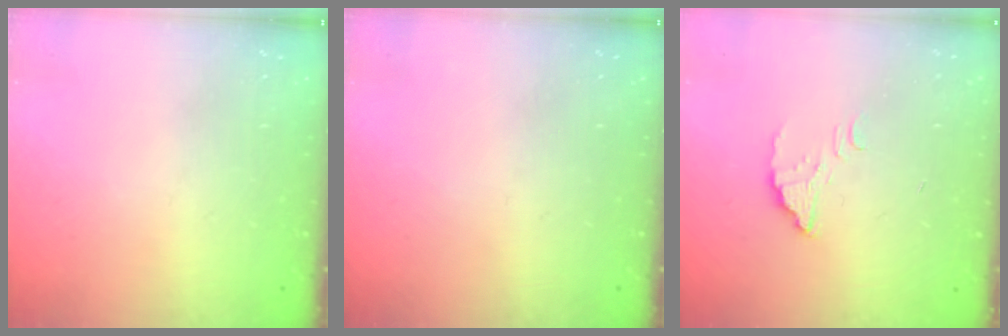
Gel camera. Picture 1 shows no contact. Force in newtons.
{"total": 0.0}
{"total": 2.5, "press": 2.5, "slide": 0.2}